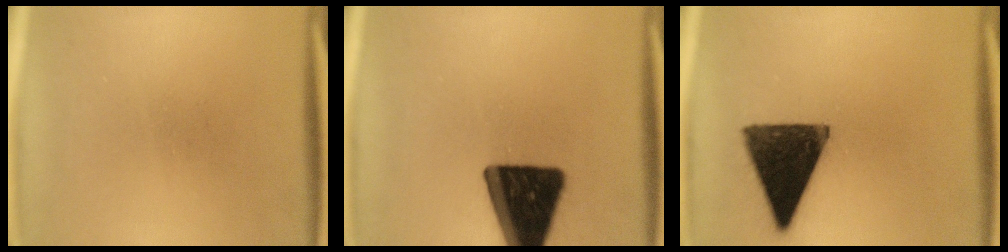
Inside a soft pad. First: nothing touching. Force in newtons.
{"total": 18.7}
{"total": 14.9}